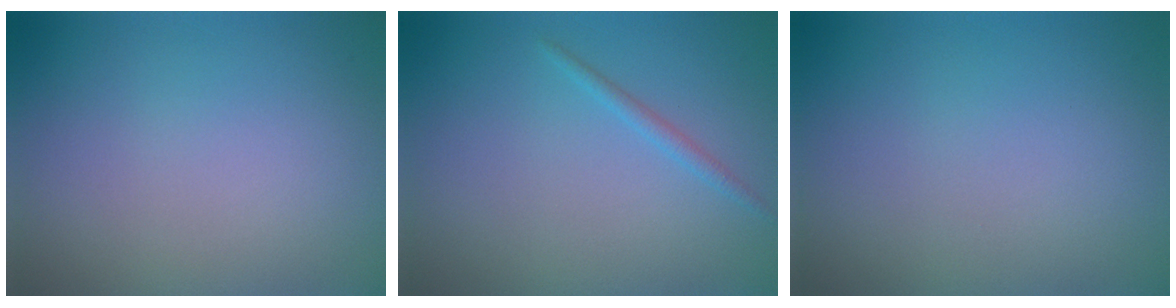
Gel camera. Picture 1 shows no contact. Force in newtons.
{"total": 1.0, "press": 1.0, "slide": 0.0}
{"total": 0.0}